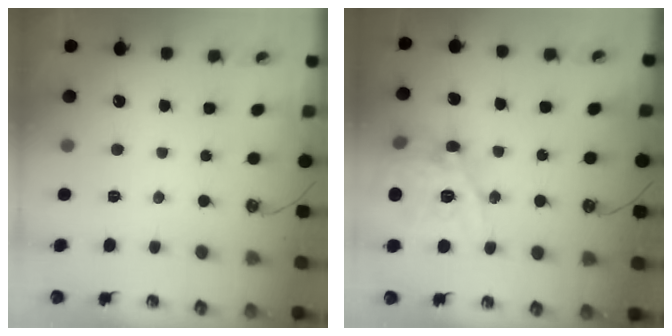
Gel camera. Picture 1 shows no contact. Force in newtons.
{"total": 20.0, "press": 19.8, "slide": 2.8}